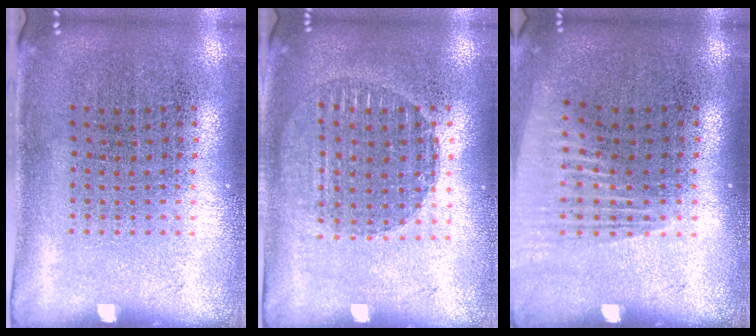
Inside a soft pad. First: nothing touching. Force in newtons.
{"total": 1.4, "press": 1.2, "slide": 0.6}
{"total": 1.4, "press": 1.3, "slide": 0.6}